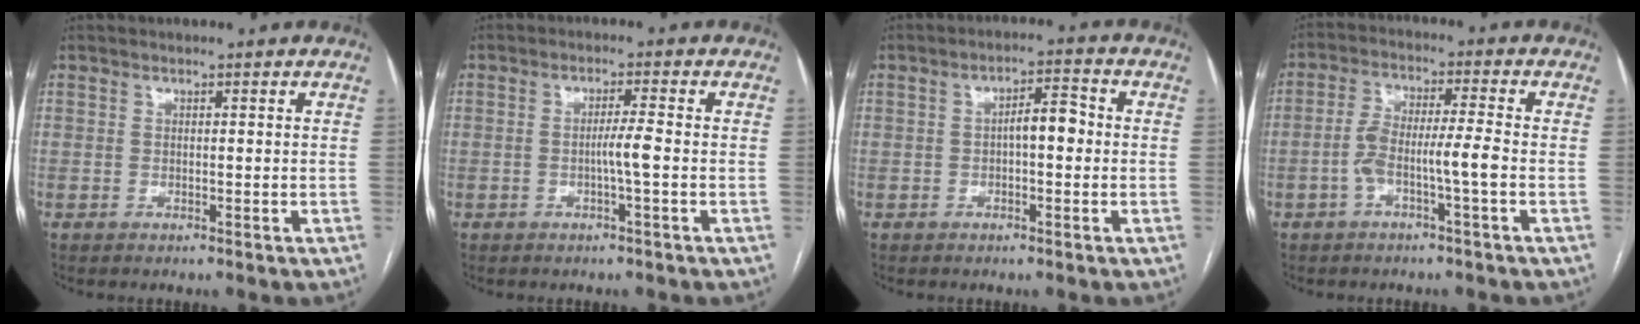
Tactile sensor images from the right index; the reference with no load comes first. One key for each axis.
{"total": 3.0, "fx": -0.7, "fy": -0.4, "fz": 2.9, "tx": -0.049, "ty": 0.000, "tz": -0.013}
{"total": 4.4, "fx": -0.2, "fy": 1.5, "fz": 4.1, "tx": -0.061, "ty": 0.018, "tz": -0.004}
{"total": 6.3, "fx": -2.1, "fy": 0.0, "fz": 5.9, "tx": -0.117, "ty": 0.022, "tz": -0.037}